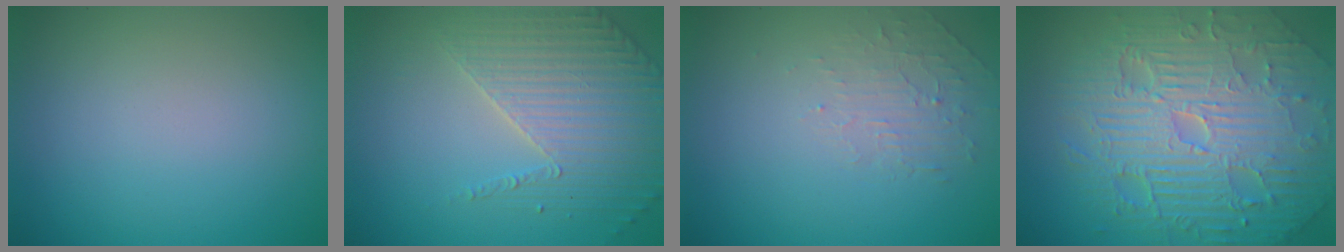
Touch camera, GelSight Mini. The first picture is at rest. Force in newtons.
{"total": 3.8, "press": 3.6, "slide": 1.1}
{"total": 1.8, "press": 0.5, "slide": 1.7}
{"total": 11.7, "press": 7.5, "slide": 8.9}